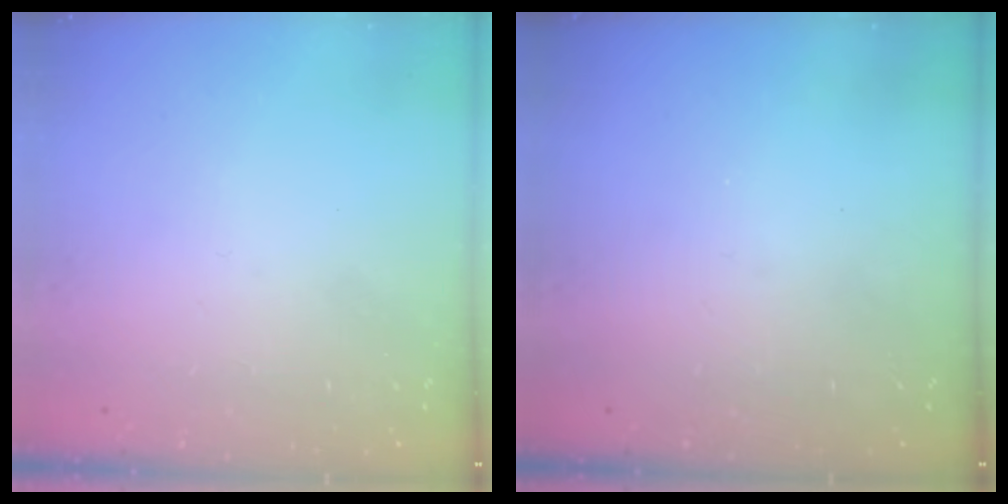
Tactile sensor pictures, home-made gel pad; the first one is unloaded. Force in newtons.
{"total": 0.0}